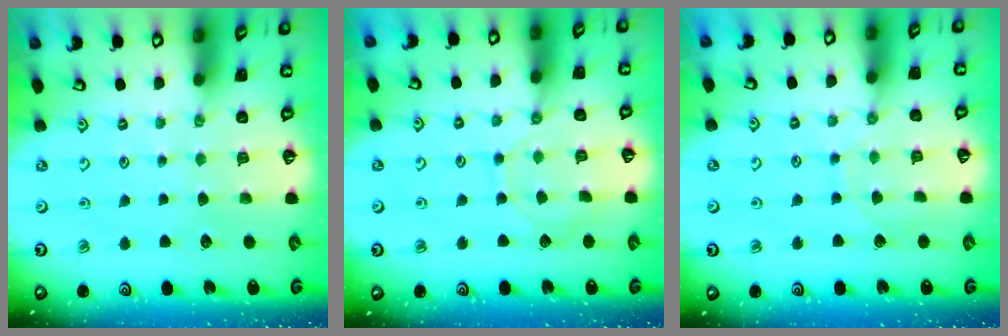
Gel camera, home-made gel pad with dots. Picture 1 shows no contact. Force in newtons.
{"total": 7.9, "press": 7.8, "slide": 0.9}
{"total": 5.7, "press": 5.7, "slide": 0.4}